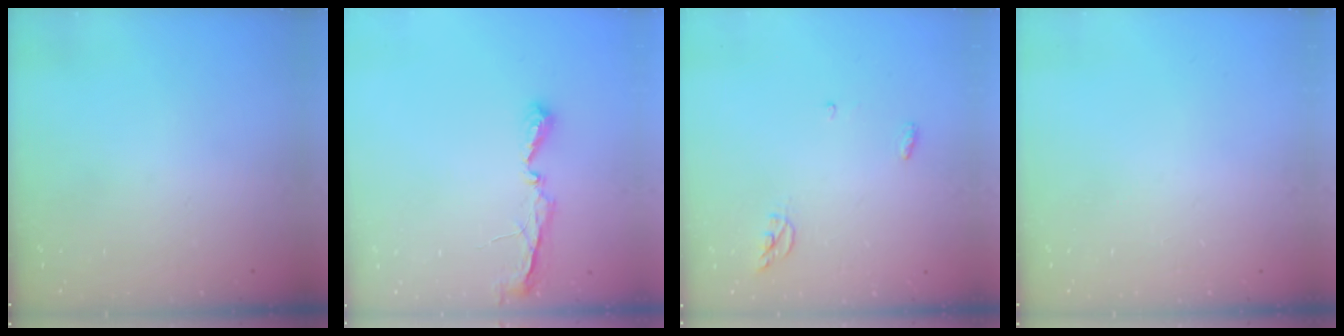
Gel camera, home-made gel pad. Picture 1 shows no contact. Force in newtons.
{"total": 5.8, "press": 5.8, "slide": 0.3}
{"total": 4.9, "press": 4.9, "slide": 0.2}
{"total": 0.0}